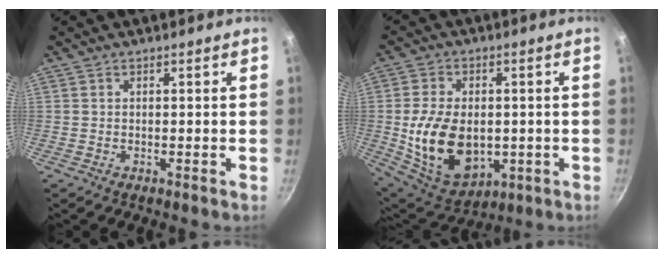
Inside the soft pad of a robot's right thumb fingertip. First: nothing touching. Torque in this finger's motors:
{"motor_torque": [-0.32, 1.43, 0.80, 0.92, 0.36]}